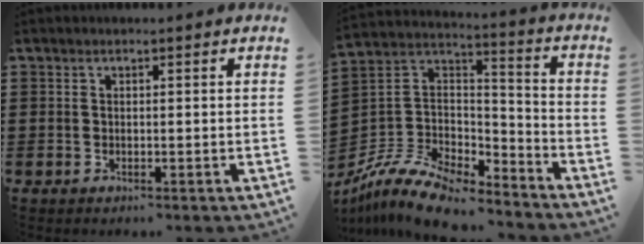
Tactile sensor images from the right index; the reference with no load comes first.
{"total": 10.9, "force": [-9.2, 4.0, 4.2], "torque": [-0.102, 0.019, -0.183]}